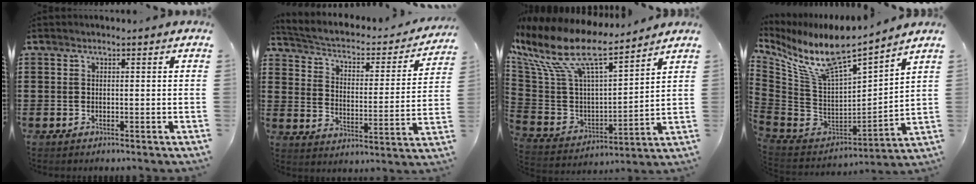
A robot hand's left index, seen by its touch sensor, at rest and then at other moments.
{"total": 2.5, "force": [1.7, 1.1, 1.4], "torque": [-0.042, -0.022, 0.018]}
{"total": 13.0, "force": [8.5, 4.0, 9.0], "torque": [-0.210, -0.049, 0.142]}
{"total": 10.6, "force": [7.9, 2.6, 6.6], "torque": [-0.168, -0.065, 0.134]}